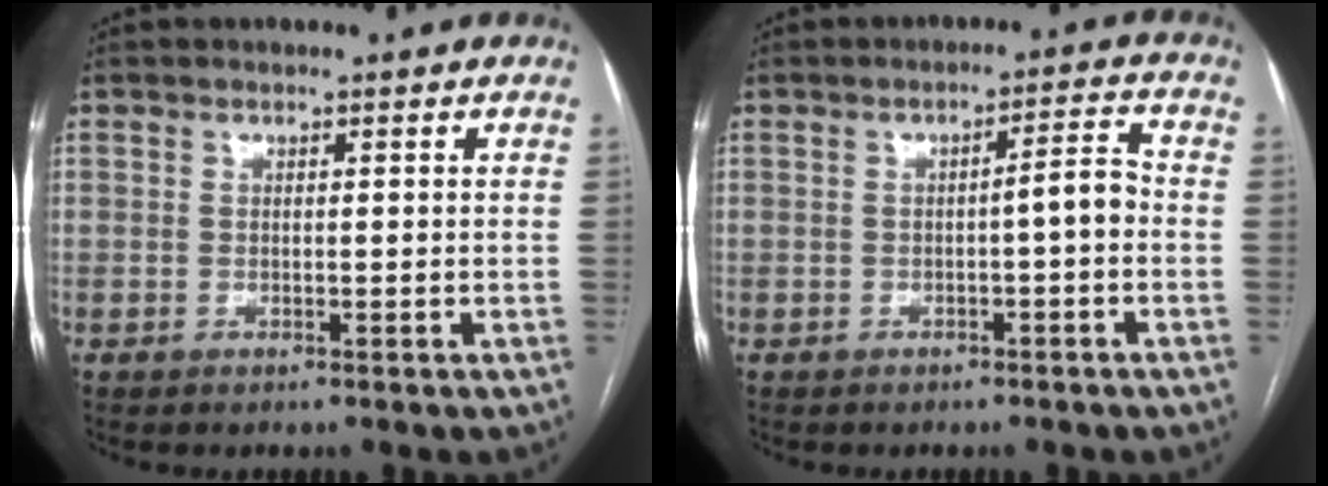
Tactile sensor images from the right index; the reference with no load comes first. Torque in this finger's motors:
{"motor_torque": [0.74, -0.11, 0.33, 0.07]}